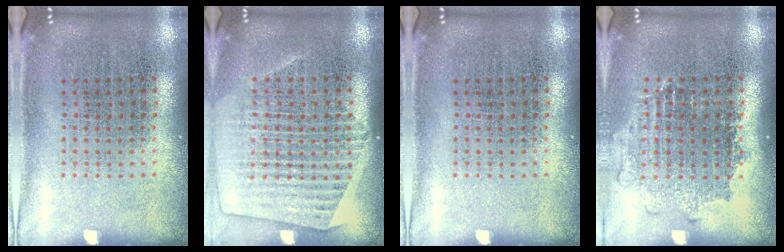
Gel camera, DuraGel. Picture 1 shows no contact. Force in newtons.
{"total": 1.3, "press": 1.2, "slide": 0.5}
{"total": 0.0}
{"total": 1.1, "press": 1.0, "slide": 0.5}